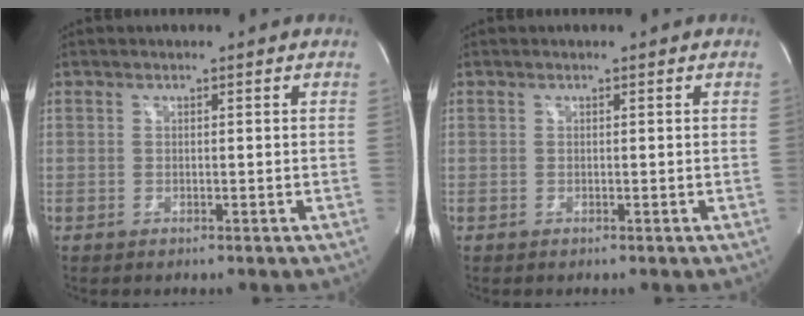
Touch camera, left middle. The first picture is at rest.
{"total": 0.0}